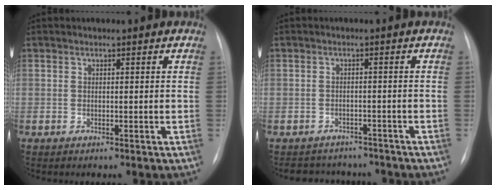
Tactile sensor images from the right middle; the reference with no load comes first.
{"total": 7.7, "force": [-6.8, 3.5, 0.6], "torque": [-0.004, 0.015, -0.083]}